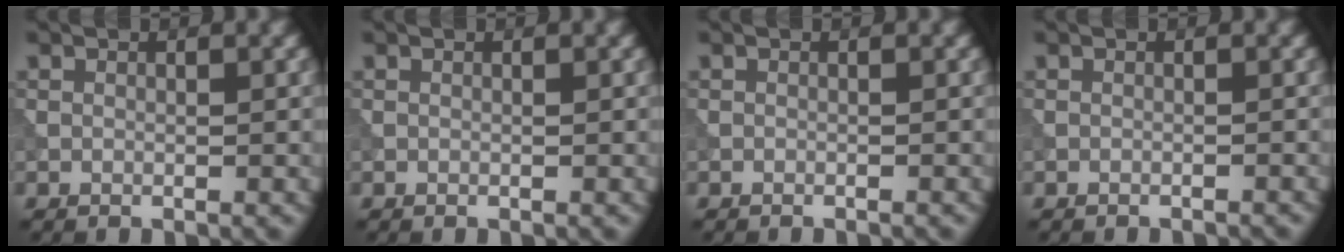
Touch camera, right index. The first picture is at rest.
{"total": 0.0}
{"total": 0.8, "force": [-0.8, 0.1, 0.2], "torque": [0.004, 0.000, -0.012]}
{"total": 1.3, "force": [-1.3, 0.2, 0.4], "torque": [0.006, 0.001, -0.019]}